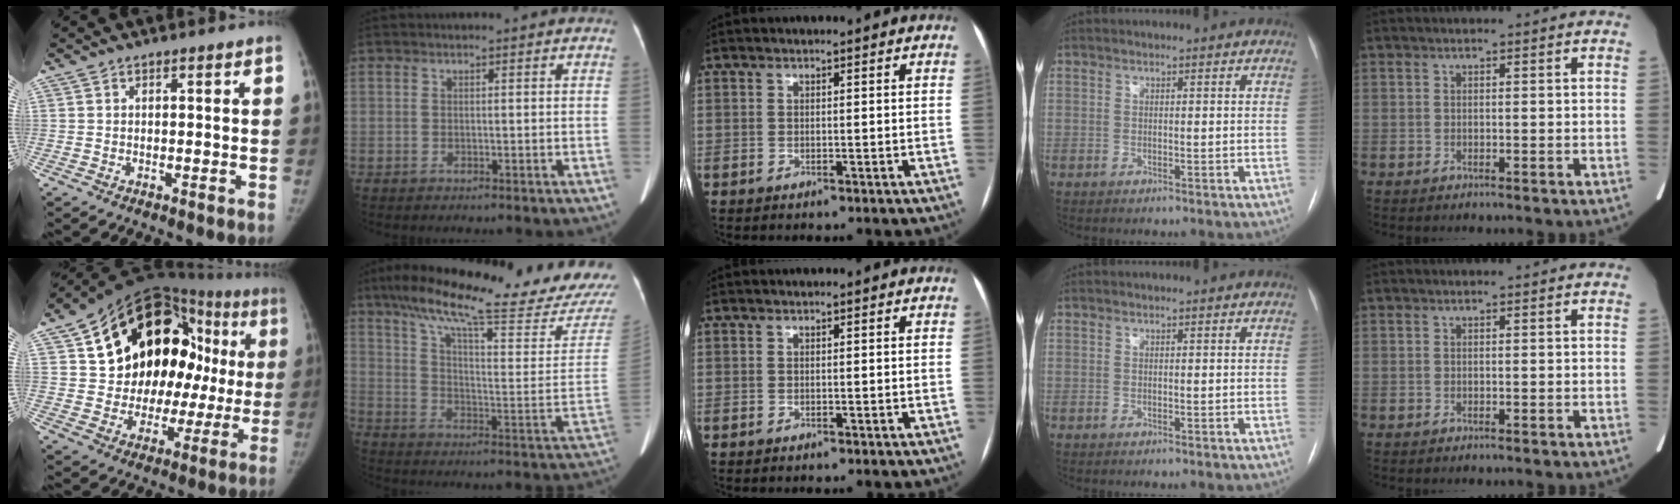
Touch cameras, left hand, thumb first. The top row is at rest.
{"thumb": {"total": 28.1, "force": [6.3, 18.2, 20.5], "torque": [-0.243, 0.048, 0.107]}, "index": {"total": 25.9, "force": [22.3, 0.0, 13.2], "torque": [-0.214, -0.076, 0.303]}}